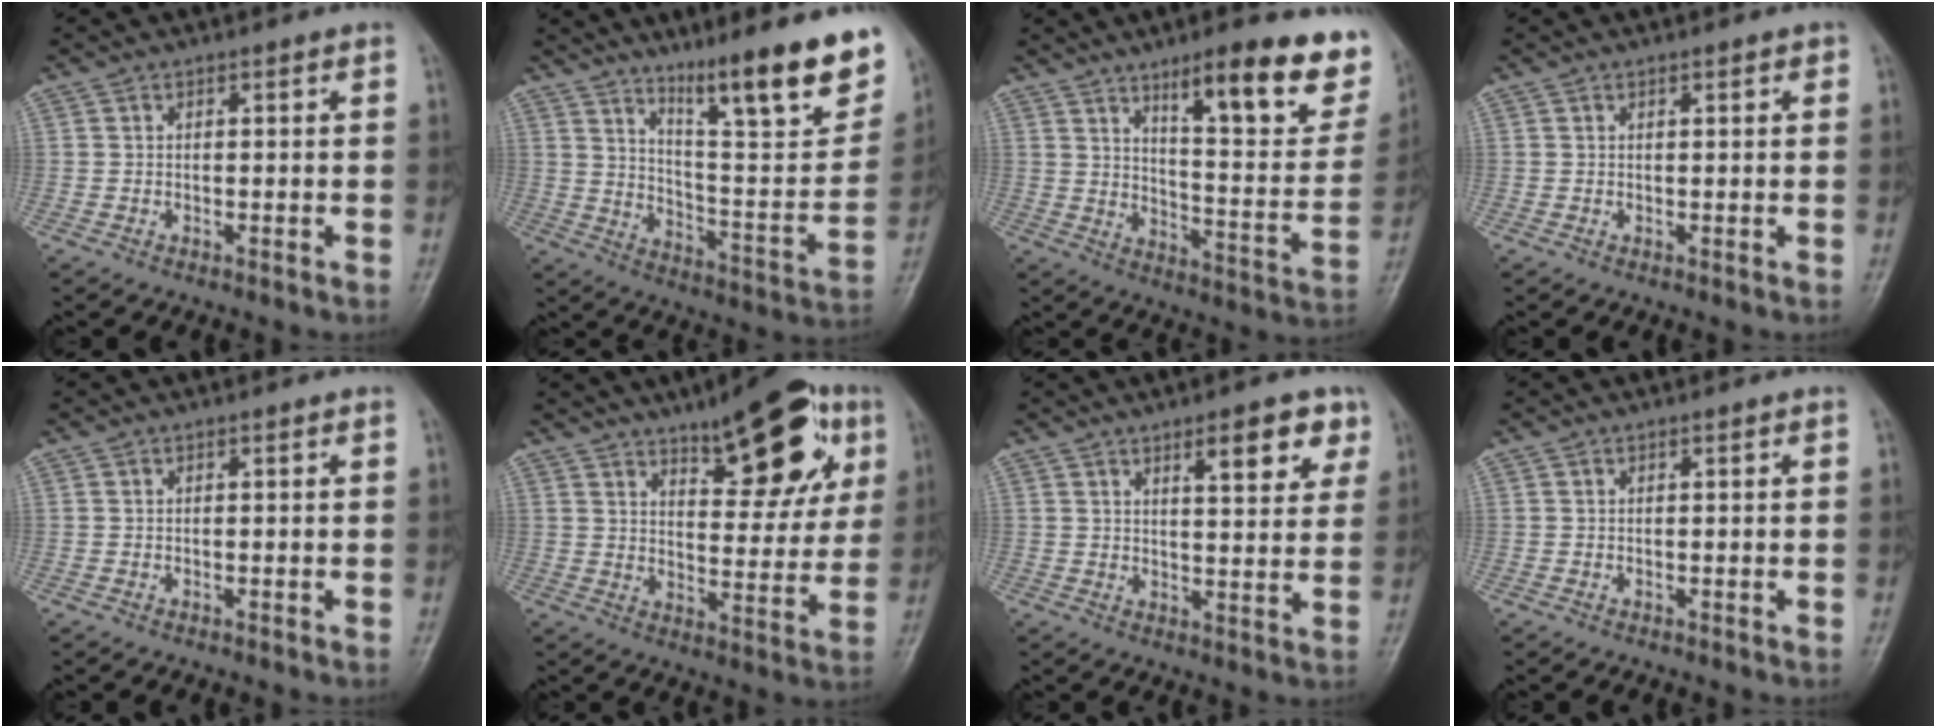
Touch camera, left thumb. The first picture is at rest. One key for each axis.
{"total": 20.9, "fx": 13.6, "fy": 3.6, "fz": 15.5, "tx": -0.190, "ty": -0.075, "tz": 0.217}
{"total": 20.8, "fx": 12.5, "fy": 5.4, "fz": 15.7, "tx": -0.169, "ty": -0.065, "tz": 0.184}
{"total": 1.0, "fx": 0.5, "fy": 0.3, "fz": 0.8, "tx": -0.011, "ty": 0.001, "tz": 0.005}
{"total": 0.0}
{"total": 18.0, "fx": 9.6, "fy": 7.0, "fz": 13.5, "tx": -0.136, "ty": -0.033, "tz": 0.139}
{"total": 8.7, "fx": 4.9, "fy": 3.0, "fz": 6.5, "tx": -0.067, "ty": -0.025, "tz": 0.067}
{"total": 0.0}